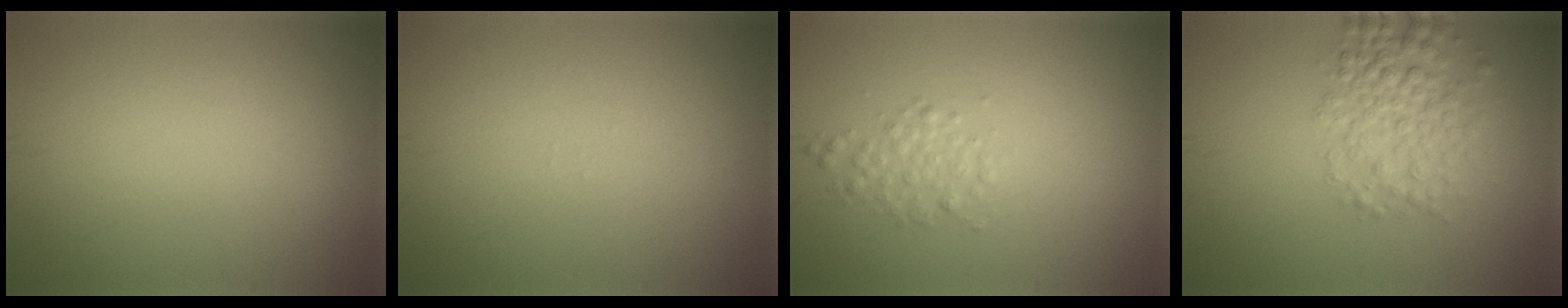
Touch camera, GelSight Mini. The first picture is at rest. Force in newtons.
{"total": 0.0}
{"total": 1.8, "press": 1.8, "slide": 0.0}
{"total": 4.2, "press": 4.2, "slide": 0.1}